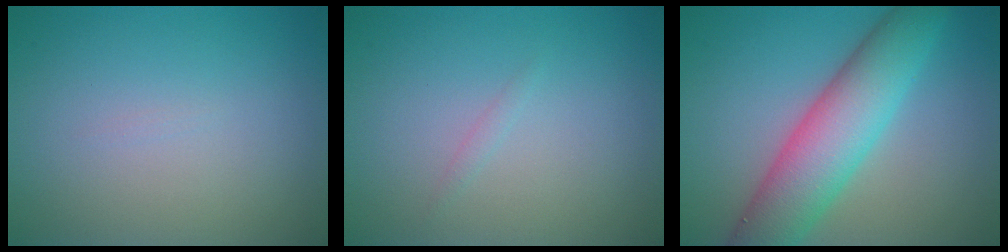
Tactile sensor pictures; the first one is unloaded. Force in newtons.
{"total": 0.5, "press": 0.5, "slide": 0.0}
{"total": 7.9, "press": 7.9, "slide": 0.3}